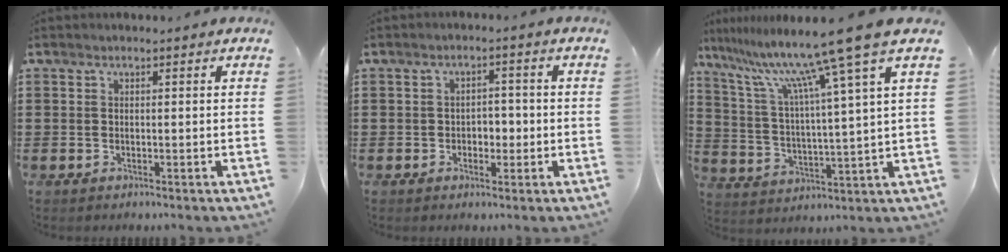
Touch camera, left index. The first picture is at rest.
{"total": 2.6, "force": [-0.7, 2.0, 1.5], "torque": [-0.035, 0.007, -0.020]}
{"total": 12.3, "force": [9.2, -1.1, 8.1], "torque": [-0.183, -0.055, 0.140]}